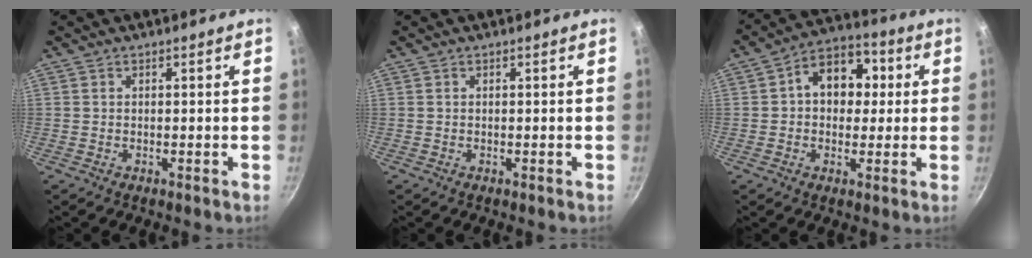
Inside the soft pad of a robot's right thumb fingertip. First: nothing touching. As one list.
[{"total": 0.0}, {"total": 11.1, "force": [1.6, 8.4, 7.1], "torque": [-0.057, 0.024, 0.008]}]